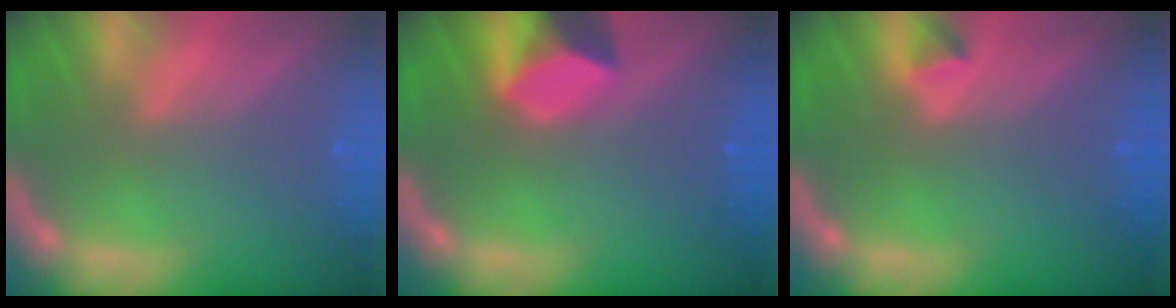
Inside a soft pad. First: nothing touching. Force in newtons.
{"total": 4.4}
{"total": 0.9}